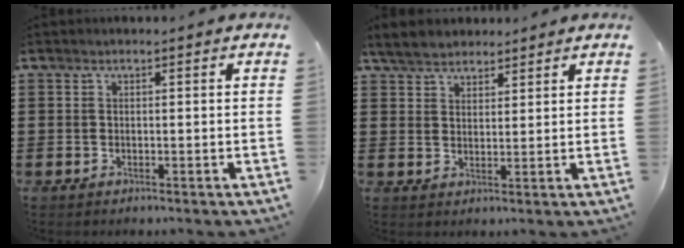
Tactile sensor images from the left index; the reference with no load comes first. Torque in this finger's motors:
{"motor_torque": [0.66, 0.51, 0.50, 0.04]}